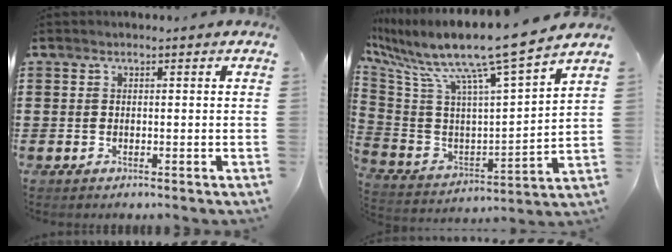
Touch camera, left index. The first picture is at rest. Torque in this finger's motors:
{"motor_torque": [0.63, -0.49, 0.70, 0.21]}